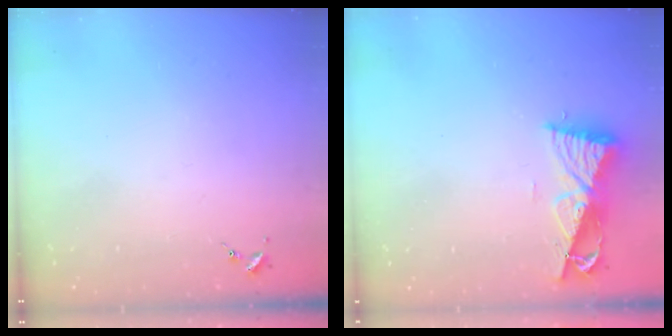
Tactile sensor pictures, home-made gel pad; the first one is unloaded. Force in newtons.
{"total": 8.5, "press": 8.4, "slide": 1.0}